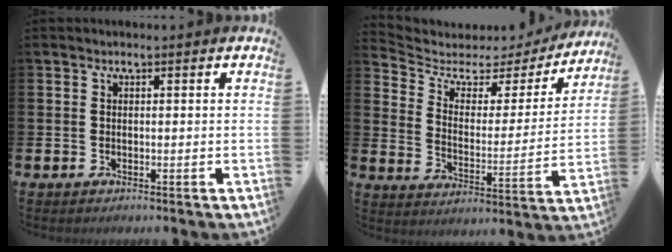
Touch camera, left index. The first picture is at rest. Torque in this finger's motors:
{"motor_torque": [0.83, -1.31, 0.09, -0.01]}